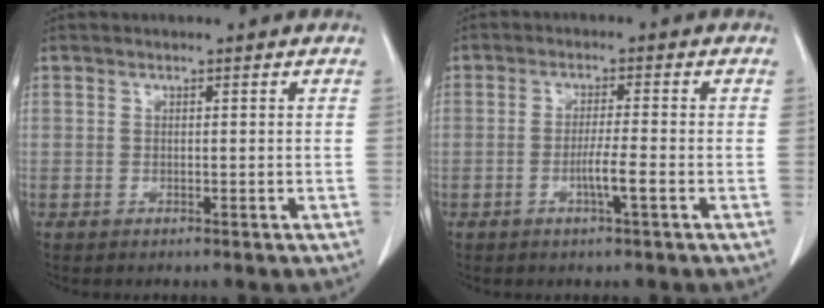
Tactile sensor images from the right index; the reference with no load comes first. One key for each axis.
{"total": 3.6, "fx": -1.4, "fy": -0.3, "fz": 3.3, "tx": -0.059, "ty": -0.003, "tz": -0.025}